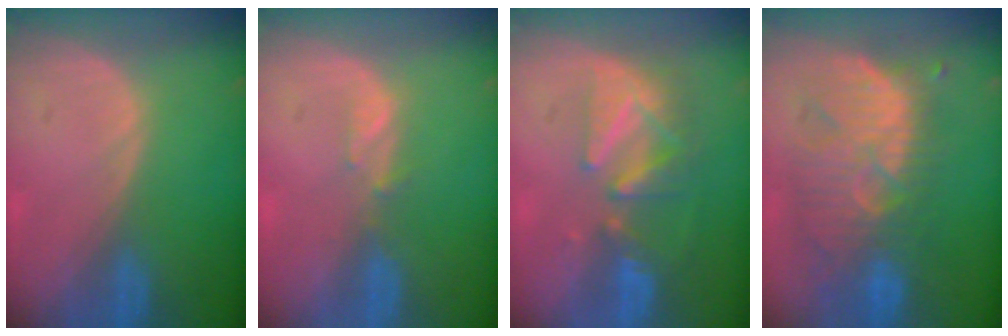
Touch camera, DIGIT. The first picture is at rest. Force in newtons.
{"total": 1.5, "press": 1.4, "slide": 0.2}
{"total": 8.2, "press": 7.6, "slide": 3.1}
{"total": 11.0, "press": 10.5, "slide": 3.0}